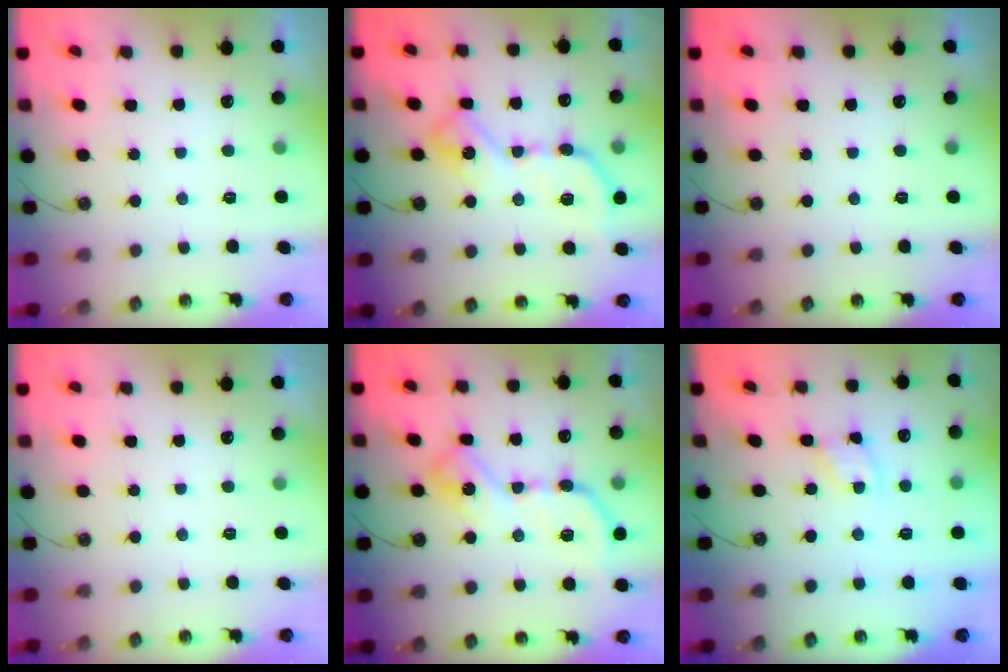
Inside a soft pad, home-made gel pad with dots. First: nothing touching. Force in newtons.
{"total": 14.7, "press": 14.6, "slide": 0.5}
{"total": 0.0}
{"total": 0.0}
{"total": 14.7, "press": 14.6, "slide": 0.5}
{"total": 2.9, "press": 2.9, "slide": 0.1}